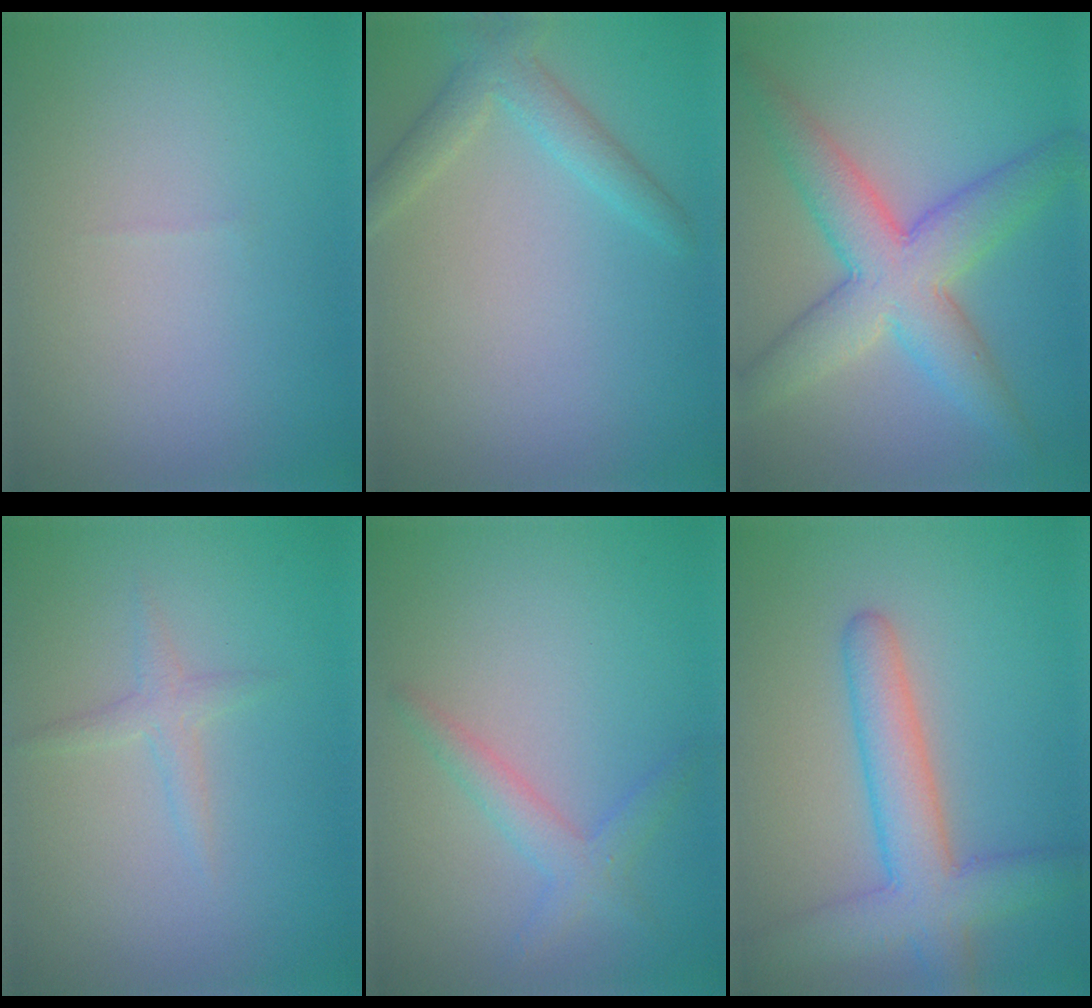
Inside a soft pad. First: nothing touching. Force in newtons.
{"total": 2.6, "press": 2.6, "slide": 0.1}
{"total": 7.1, "press": 7.1, "slide": 0.2}
{"total": 1.4, "press": 1.4, "slide": 0.1}
{"total": 2.2, "press": 2.2, "slide": 0.0}
{"total": 5.7, "press": 5.7, "slide": 0.2}